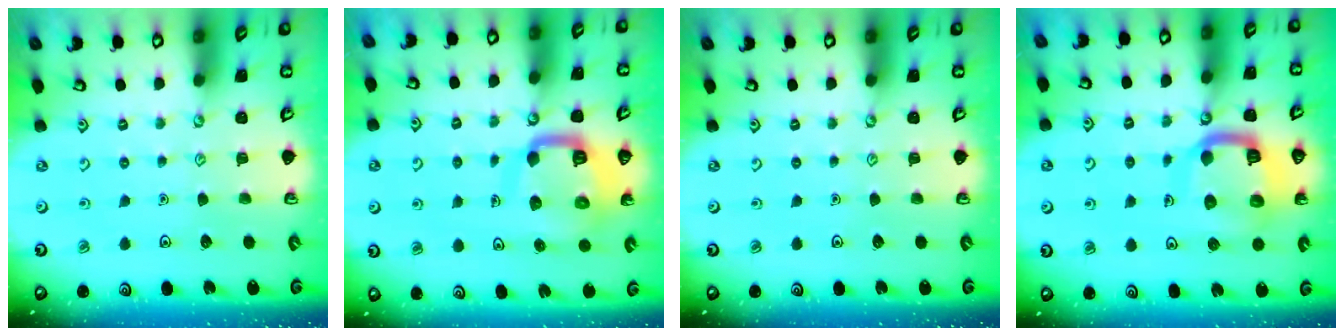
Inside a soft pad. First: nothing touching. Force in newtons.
{"total": 12.5, "press": 12.4, "slide": 1.5}
{"total": 0.0}
{"total": 13.5, "press": 13.5, "slide": 1.5}